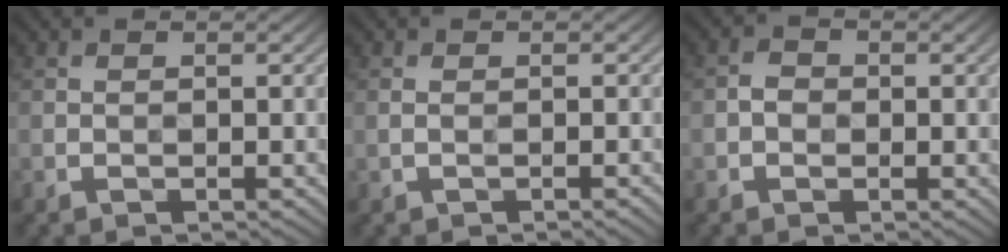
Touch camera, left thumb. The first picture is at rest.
{"total": 0.9, "force": [-0.3, 0.1, 0.8], "torque": [-0.017, 0.001, -0.007]}
{"total": 1.7, "force": [-0.4, 1.4, 0.9], "torque": [-0.018, -0.001, -0.013]}